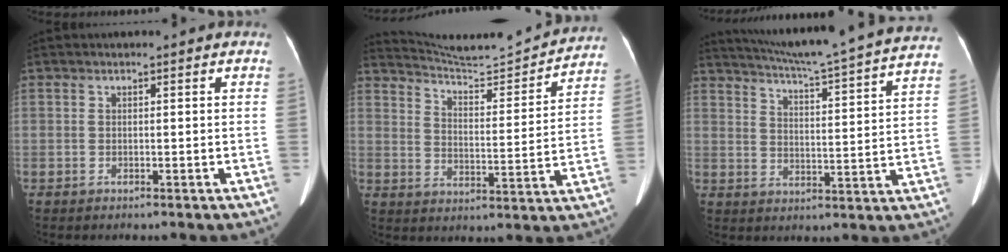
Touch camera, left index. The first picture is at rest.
{"total": 16.0, "force": [15.7, -0.1, 3.5], "torque": [-0.065, -0.039, 0.219]}
{"total": 26.3, "force": [24.0, -0.3, 10.6], "torque": [-0.178, -0.054, 0.305]}